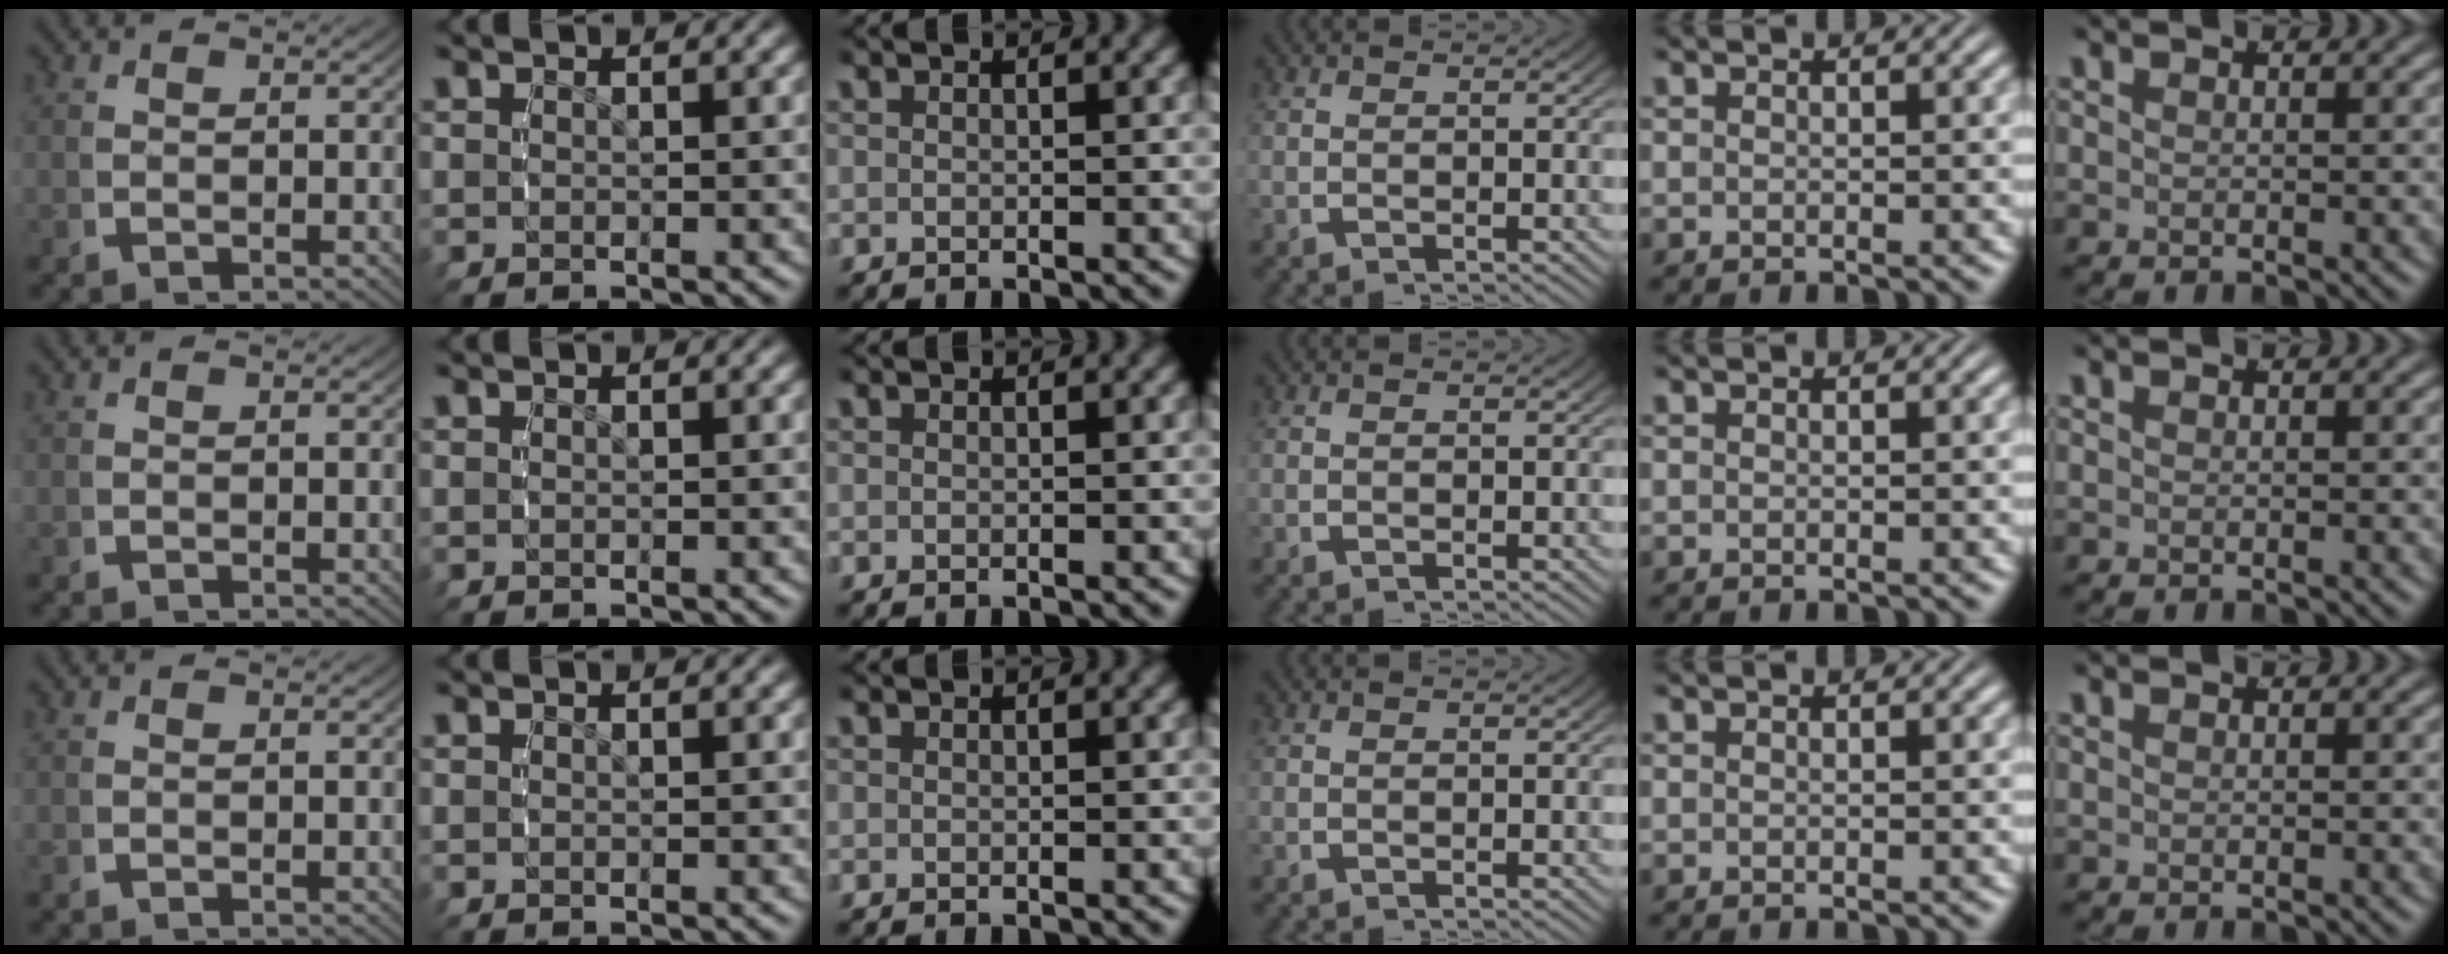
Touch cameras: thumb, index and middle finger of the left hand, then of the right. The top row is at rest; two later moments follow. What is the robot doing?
{"motion": "reach", "object": "sponge"}